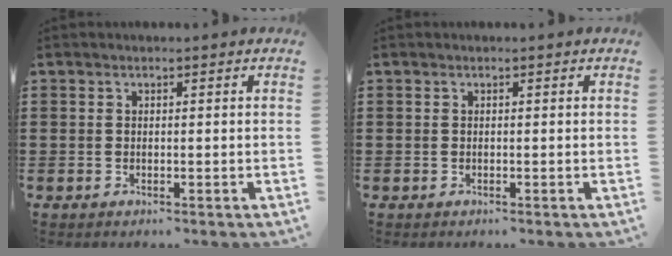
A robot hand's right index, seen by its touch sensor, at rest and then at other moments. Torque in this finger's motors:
{"motor_torque": [-0.03, 0.02, 0.00, 0.00]}